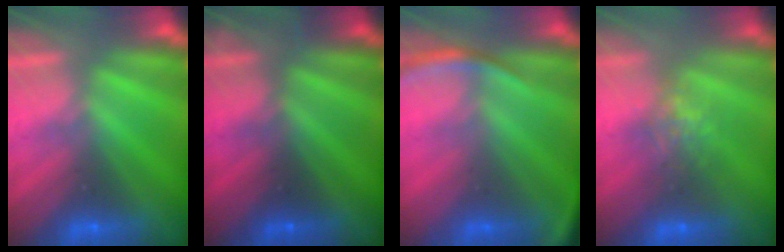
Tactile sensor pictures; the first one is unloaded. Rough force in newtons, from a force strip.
{"total": 2.5}
{"total": 2.6}
{"total": 3.7}